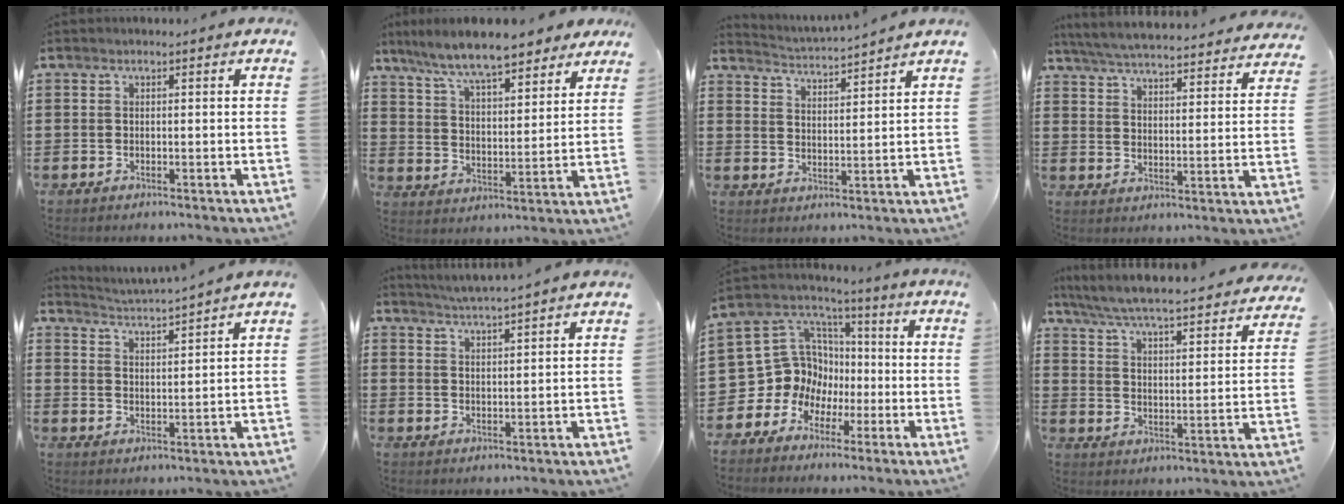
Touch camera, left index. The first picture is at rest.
{"total": 9.4, "force": [8.2, 1.3, 4.4], "torque": [-0.117, -0.032, 0.144]}
{"total": 3.2, "force": [3.1, -0.8, -0.1], "torque": [-0.015, -0.025, 0.049]}
{"total": 5.4, "force": [5.2, -0.4, 1.2], "torque": [-0.050, -0.039, 0.087]}
{"total": 3.2, "force": [3.1, -1.0, 0.2], "torque": [-0.018, -0.024, 0.050]}
{"total": 3.3, "force": [3.1, -1.0, 0.4], "torque": [-0.018, -0.017, 0.056]}
{"total": 11.0, "force": [-1.6, 10.6, 2.3], "torque": [-0.091, -0.015, -0.022]}
{"total": 5.0, "force": [4.7, -0.3, 1.7], "torque": [-0.057, -0.044, 0.072]}